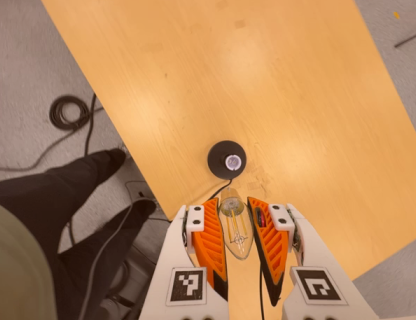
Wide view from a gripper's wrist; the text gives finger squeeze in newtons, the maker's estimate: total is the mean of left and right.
{"total": 21.3, "left": 22.6, "right": 20.0}